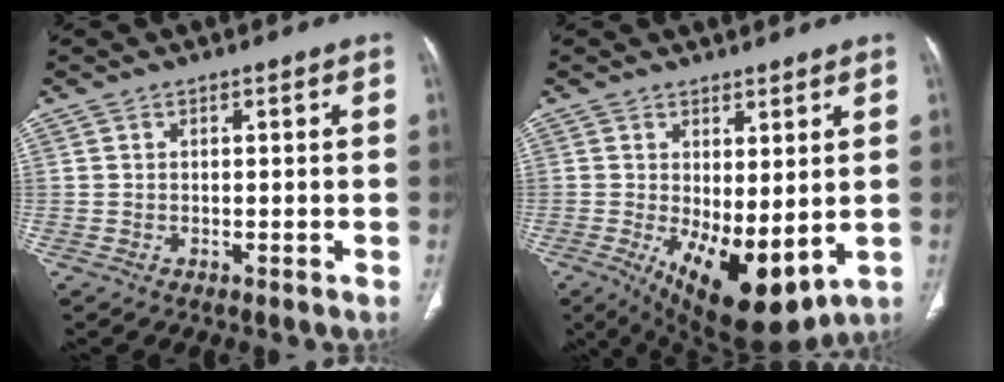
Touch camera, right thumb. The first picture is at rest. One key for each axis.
{"total": 13.1, "fx": -1.7, "fy": 5.7, "fz": 11.6, "tx": -0.178, "ty": -0.024, "tz": -0.003}